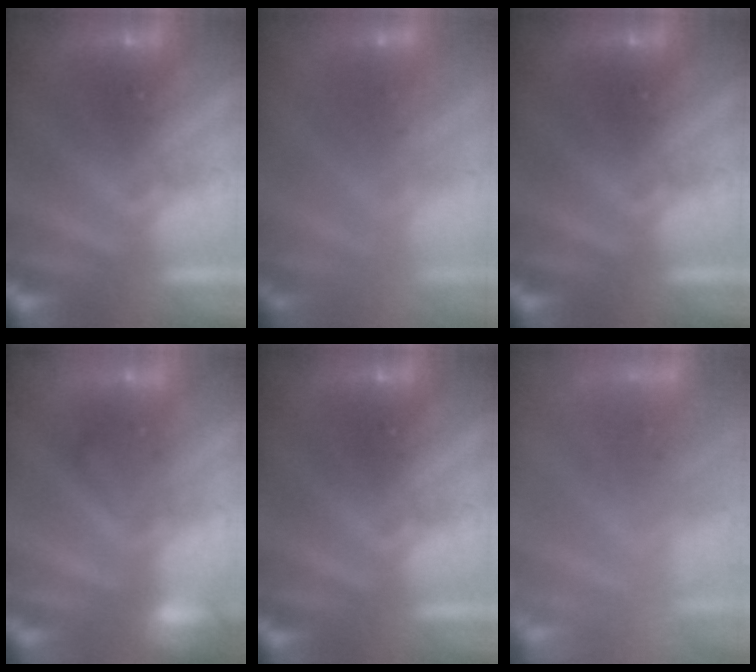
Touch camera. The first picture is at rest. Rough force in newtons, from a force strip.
{"total": 2.4}
{"total": 0.0}
{"total": 2.7}
{"total": 0.0}
{"total": 7.2}